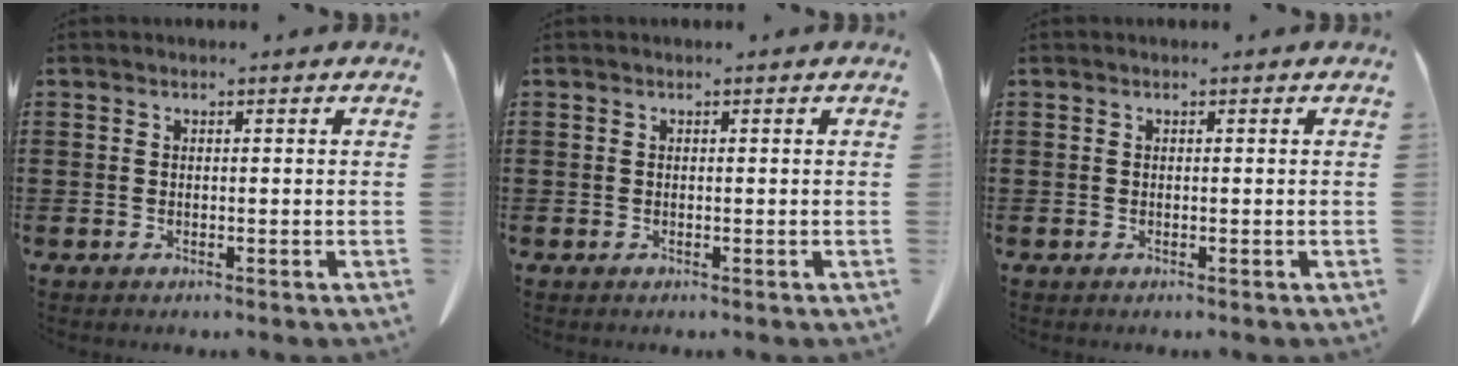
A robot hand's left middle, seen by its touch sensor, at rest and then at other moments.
{"total": 0.0}
{"total": 0.0}